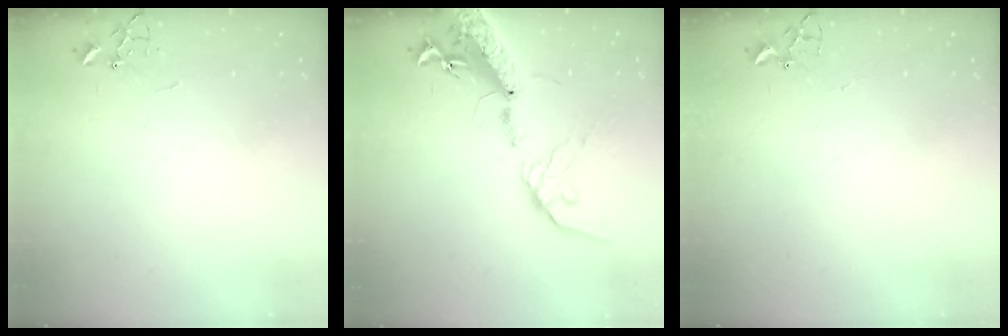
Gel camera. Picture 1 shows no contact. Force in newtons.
{"total": 19.5, "press": 19.0, "slide": 4.4}
{"total": 1.8, "press": 1.8, "slide": 0.2}